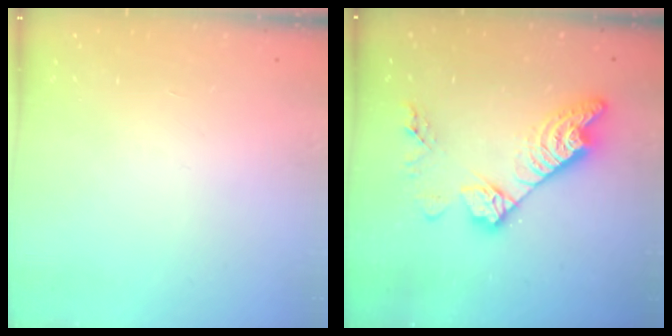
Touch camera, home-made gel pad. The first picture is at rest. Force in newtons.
{"total": 16.4, "press": 16.3, "slide": 1.1}